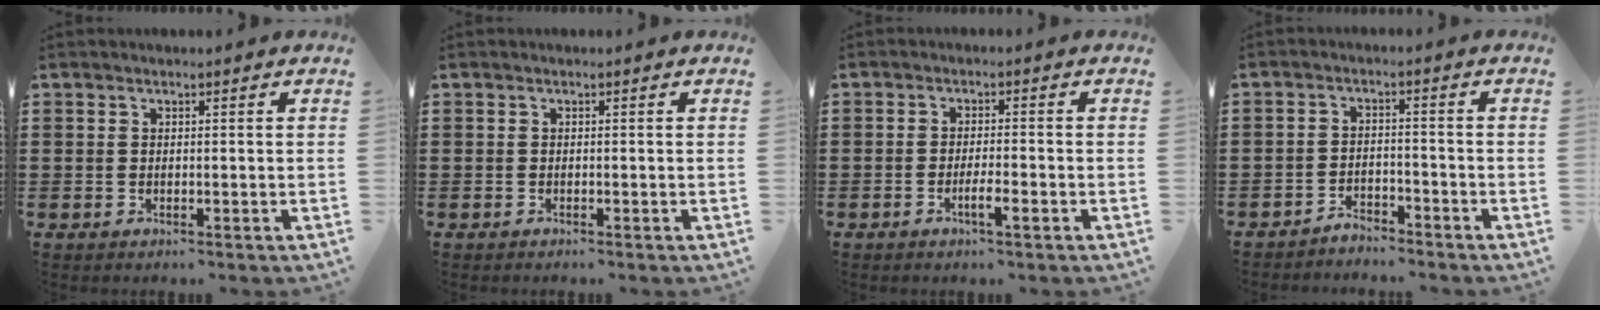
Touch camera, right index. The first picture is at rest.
{"total": 0.0}
{"total": 2.7, "force": [-1.4, 0.4, 2.3], "torque": [-0.040, 0.002, -0.025]}
{"total": 2.8, "force": [-2.8, 0.2, -0.1], "torque": [-0.008, 0.000, -0.059]}